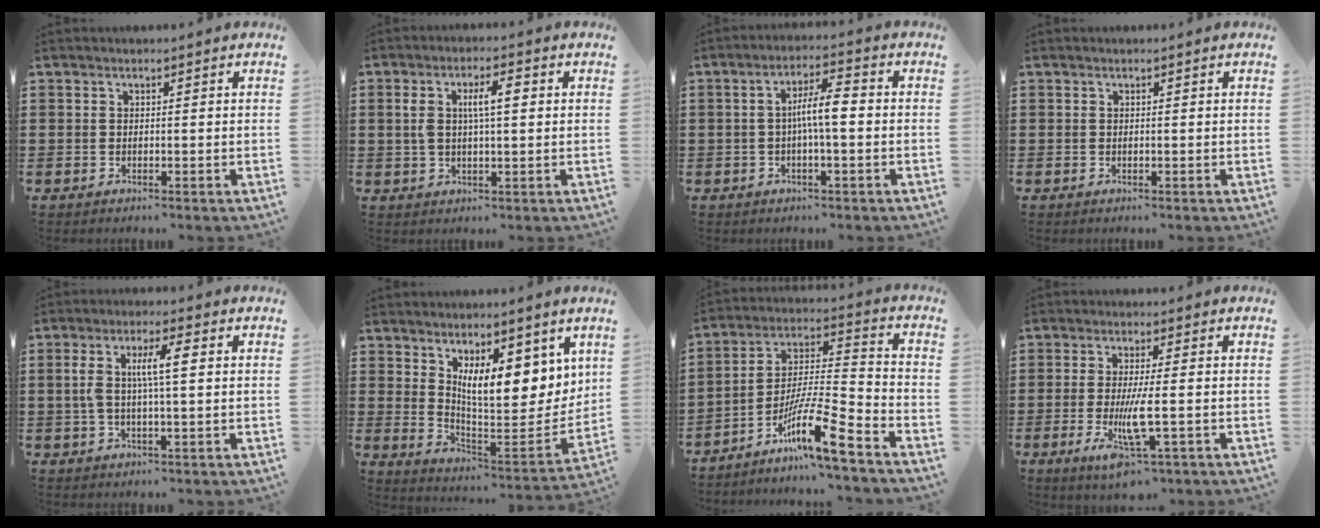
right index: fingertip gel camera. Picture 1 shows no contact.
{"total": 5.3, "force": [1.1, 1.8, 4.9], "torque": [-0.107, 0.009, 0.012]}
{"total": 5.9, "force": [-0.4, 1.1, 5.8], "torque": [-0.112, 0.005, -0.013]}
{"total": 0.0}
{"total": 5.8, "force": [0.8, 1.0, 5.7], "torque": [-0.123, -0.001, 0.005]}
{"total": 10.0, "force": [5.8, 3.9, 7.2], "torque": [-0.109, -0.050, 0.101]}
{"total": 12.4, "force": [-8.5, 1.4, 8.9], "torque": [-0.163, 0.006, -0.162]}
{"total": 7.1, "force": [-2.3, 1.2, 6.6], "torque": [-0.144, -0.022, -0.043]}